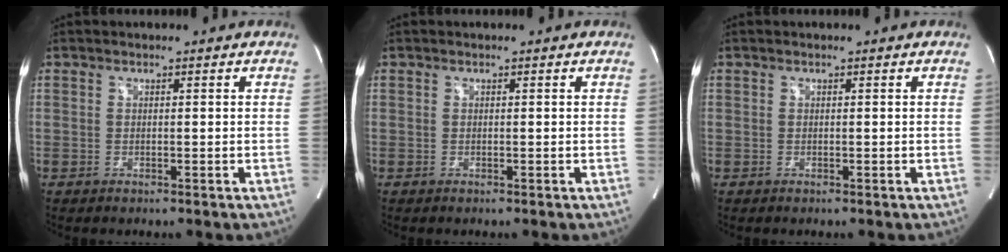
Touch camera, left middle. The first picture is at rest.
{"total": 0.0}
{"total": 0.0}